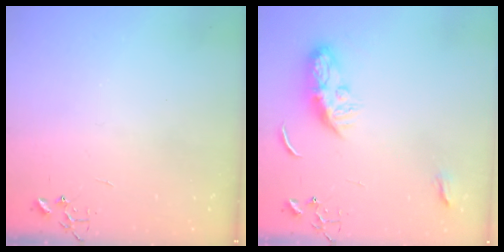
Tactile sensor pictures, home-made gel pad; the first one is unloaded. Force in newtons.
{"total": 8.7, "press": 8.7, "slide": 0.4}